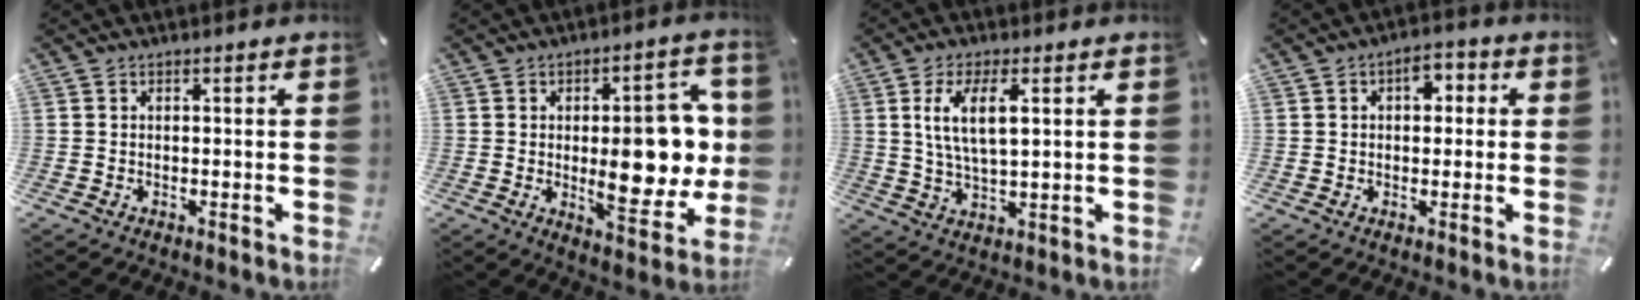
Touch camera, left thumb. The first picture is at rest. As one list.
[{"total": 18.2, "force": [0.1, 8.7, 15.9], "torque": [-0.199, -0.012, 0.002]}, {"total": 9.3, "force": [3.0, 3.5, 8.1], "torque": [-0.169, -0.001, 0.046]}, {"total": 4.8, "force": [0.5, 3.6, 3.1], "torque": [-0.033, 0.002, -0.001]}]